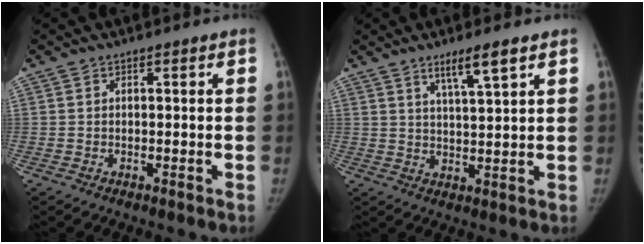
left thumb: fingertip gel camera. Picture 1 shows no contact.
{"total": 5.8, "force": [3.7, 0.4, 4.5], "torque": [-0.080, -0.026, 0.068]}